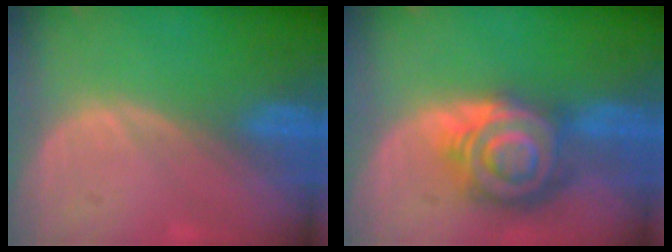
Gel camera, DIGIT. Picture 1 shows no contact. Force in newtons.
{"total": 9.1, "press": 9.1, "slide": 0.5}